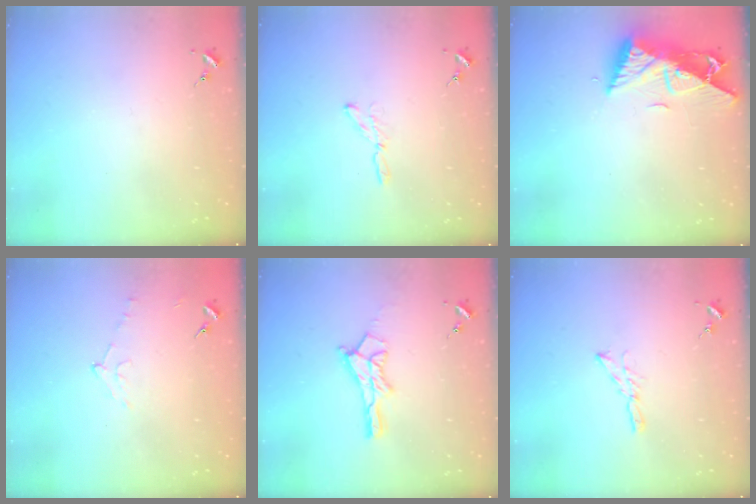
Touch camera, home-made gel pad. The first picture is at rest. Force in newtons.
{"total": 3.7, "press": 3.7, "slide": 0.4}
{"total": 10.2, "press": 10.1, "slide": 1.1}
{"total": 4.9, "press": 4.8, "slide": 1.3}
{"total": 13.0, "press": 13.0, "slide": 0.9}
{"total": 4.8, "press": 4.8, "slide": 0.5}